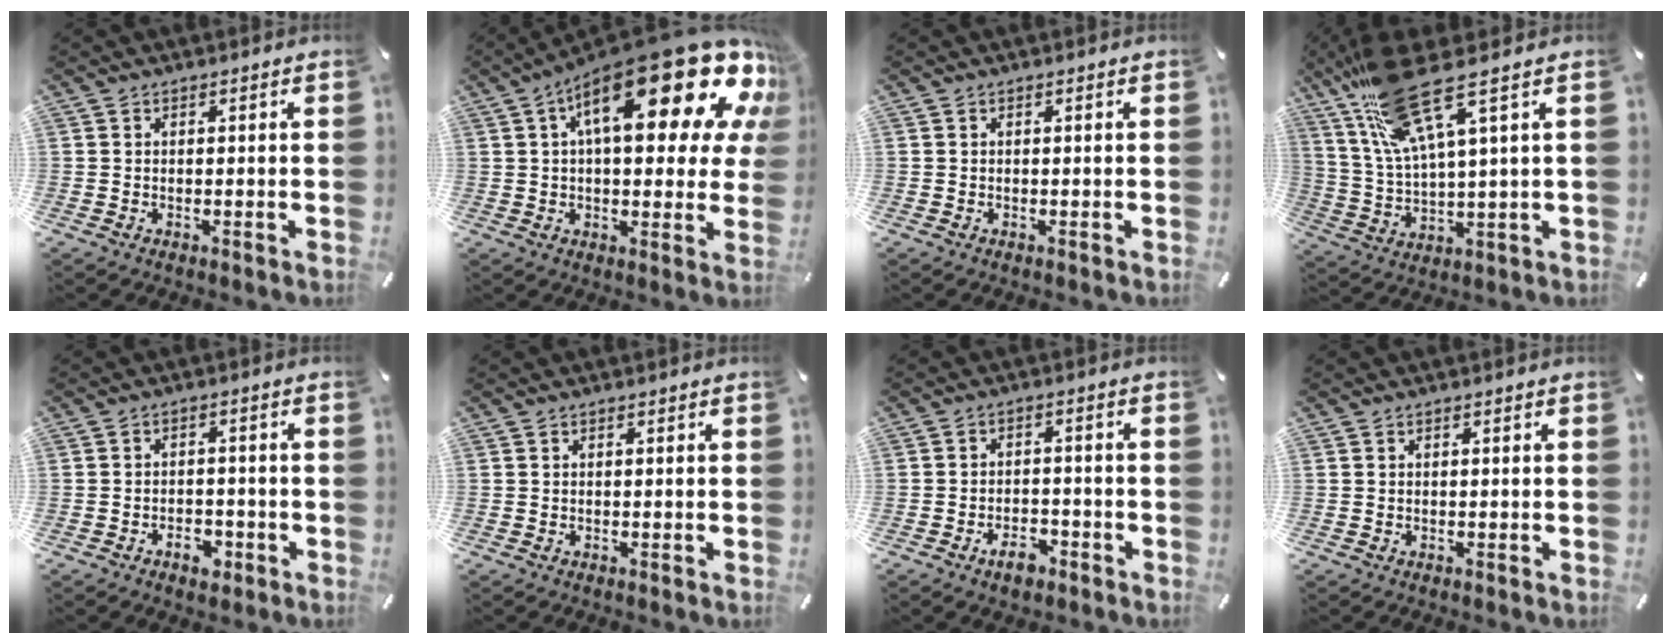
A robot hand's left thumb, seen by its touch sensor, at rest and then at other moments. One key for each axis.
{"total": 28.5, "fx": 12.2, "fy": 11.0, "fz": 23.3, "tx": -0.351, "ty": -0.068, "tz": 0.200}
{"total": 0.0}
{"total": 17.0, "fx": 9.8, "fy": 4.2, "fz": 13.3, "tx": -0.284, "ty": -0.036, "tz": 0.166}
{"total": 4.3, "fx": -2.5, "fy": 2.8, "fz": 2.2, "tx": -0.033, "ty": 0.011, "tz": -0.043}
{"total": 0.0}
{"total": 5.2, "fx": -3.5, "fy": 2.7, "fz": 2.9, "tx": -0.054, "ty": 0.017, "tz": -0.064}
{"total": 0.0}